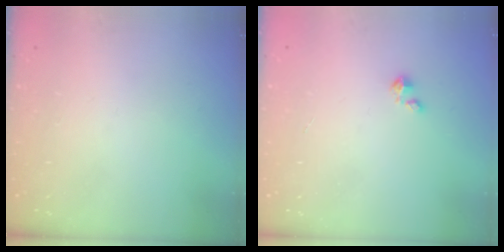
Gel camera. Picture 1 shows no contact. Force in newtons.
{"total": 1.4, "press": 1.4, "slide": 0.2}